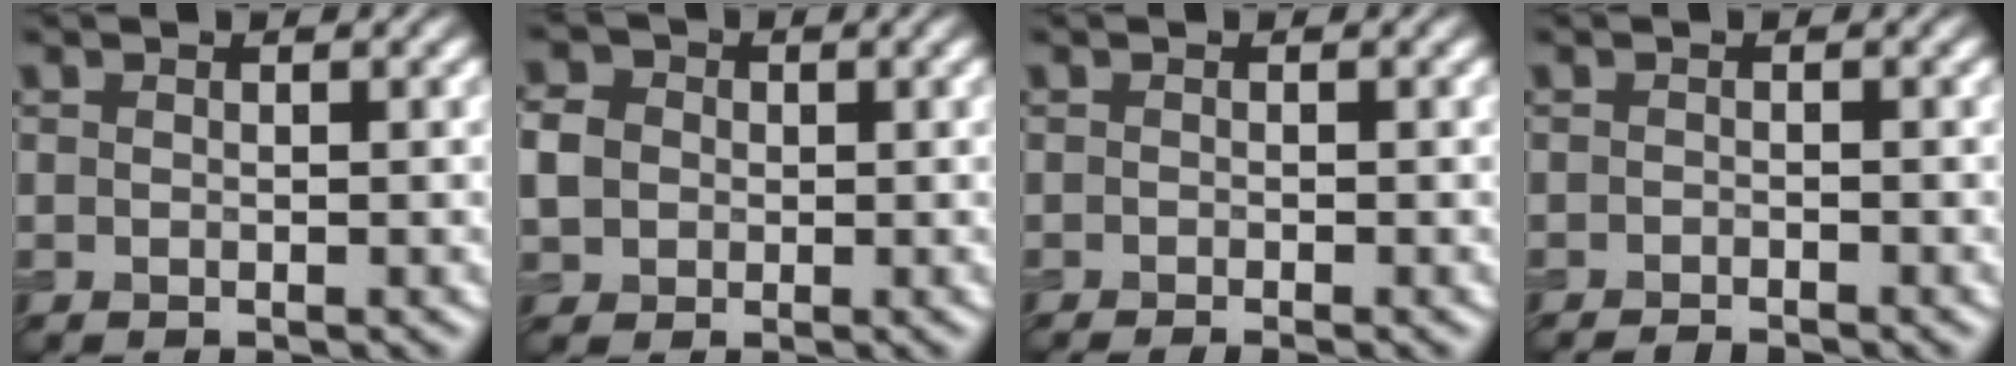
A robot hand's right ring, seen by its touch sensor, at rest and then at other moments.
{"total": 3.2, "force": [0.2, 2.9, 1.4], "torque": [-0.037, 0.007, 0.001]}
{"total": 1.4, "force": [-0.9, 0.4, 1.0], "torque": [-0.005, -0.007, -0.016]}
{"total": 1.3, "force": [-1.2, 0.2, 0.4], "torque": [0.001, -0.002, -0.022]}